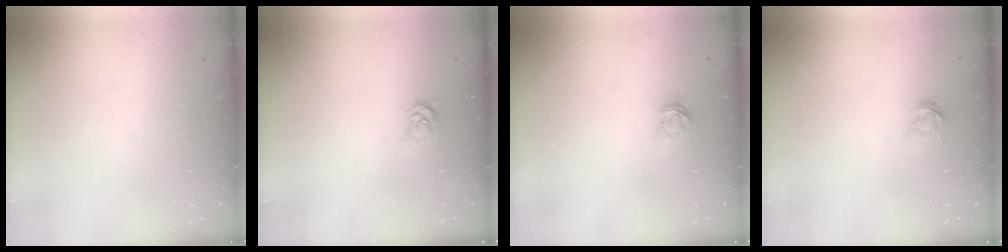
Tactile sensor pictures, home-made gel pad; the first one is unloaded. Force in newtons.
{"total": 1.8, "press": 1.8, "slide": 0.3}
{"total": 3.6, "press": 3.6, "slide": 0.1}
{"total": 6.0, "press": 6.0, "slide": 0.4}